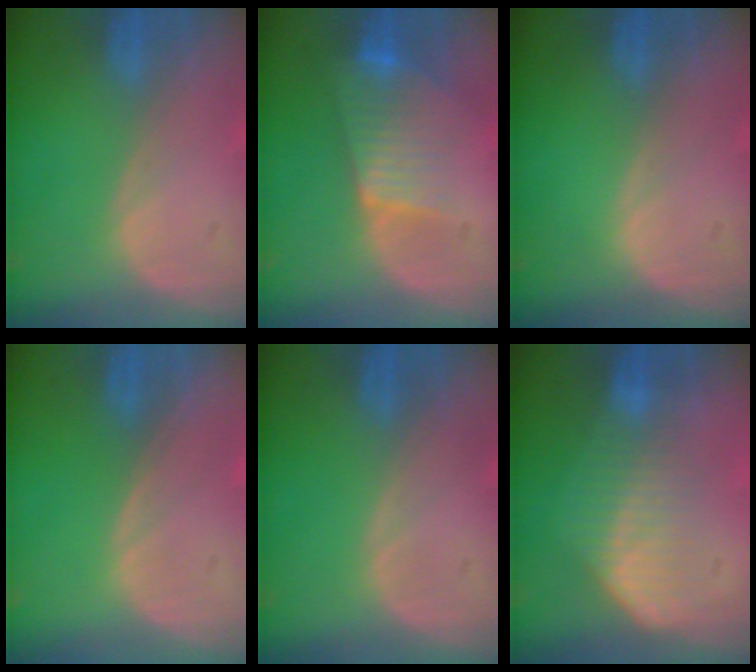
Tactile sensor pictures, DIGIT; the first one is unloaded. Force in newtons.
{"total": 7.5, "press": 6.5, "slide": 3.7}
{"total": 0.0}
{"total": 0.0}
{"total": 0.0}
{"total": 7.5, "press": 6.3, "slide": 4.0}